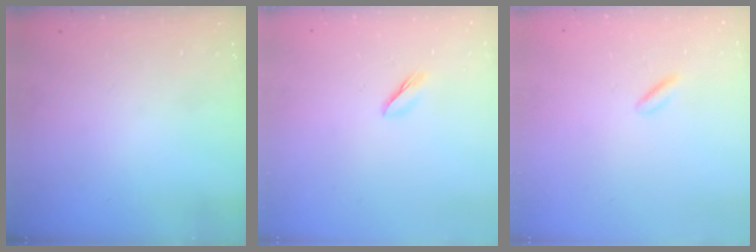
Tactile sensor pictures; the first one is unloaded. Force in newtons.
{"total": 2.5, "press": 2.5, "slide": 0.4}
{"total": 1.8, "press": 1.6, "slide": 0.8}